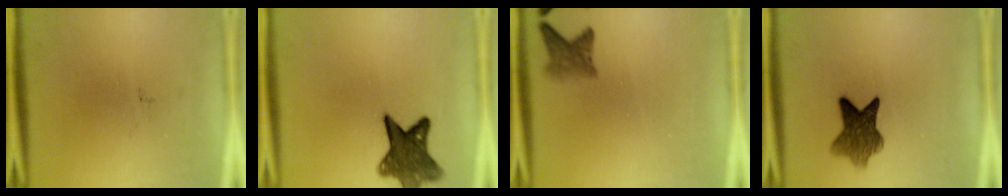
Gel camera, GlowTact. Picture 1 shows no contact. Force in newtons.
{"total": 9.8}
{"total": 2.8}
{"total": 7.2}